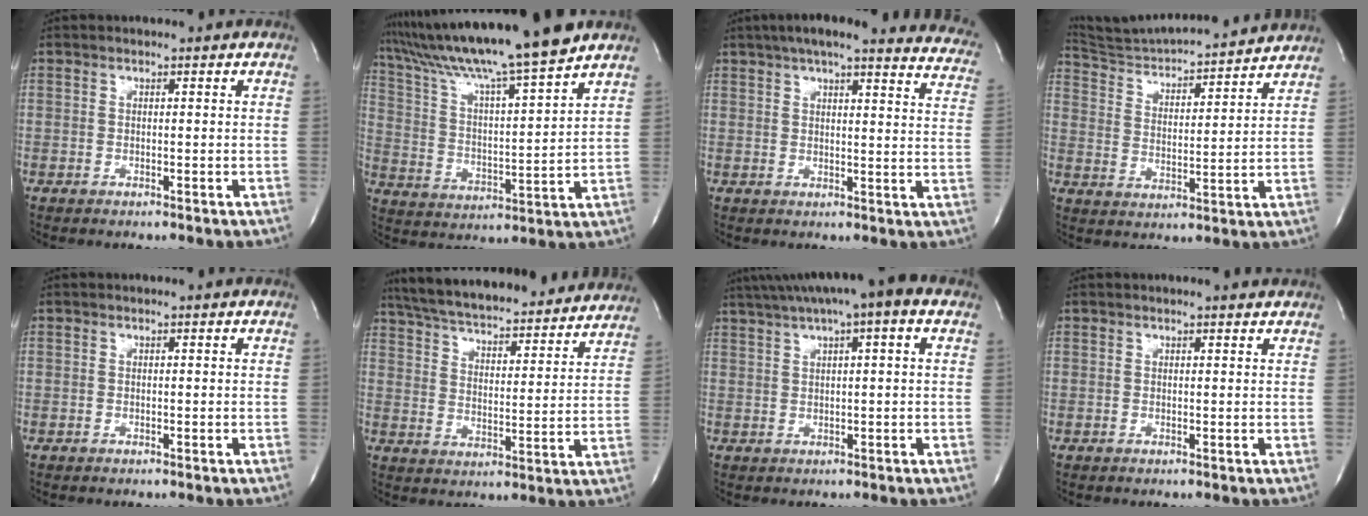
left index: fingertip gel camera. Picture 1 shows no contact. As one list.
[{"total": 18.4, "force": [15.6, -1.1, 9.6], "torque": [-0.172, -0.004, 0.258]}, {"total": 24.5, "force": [21.5, 4.0, 11.0], "torque": [-0.147, -0.035, 0.239]}, {"total": 17.4, "force": [16.6, 1.1, 5.3], "torque": [-0.091, 0.006, 0.252]}, {"total": 0.0}, {"total": 28.7, "force": [26.2, 5.2, 10.6], "torque": [-0.181, -0.020, 0.346]}, {"total": 10.4, "force": [6.4, 1.0, 8.2], "torque": [-0.134, 0.039, 0.092]}, {"total": 2.2, "force": [2.2, 0.2, 0.6], "torque": [-0.012, 0.002, 0.018]}]